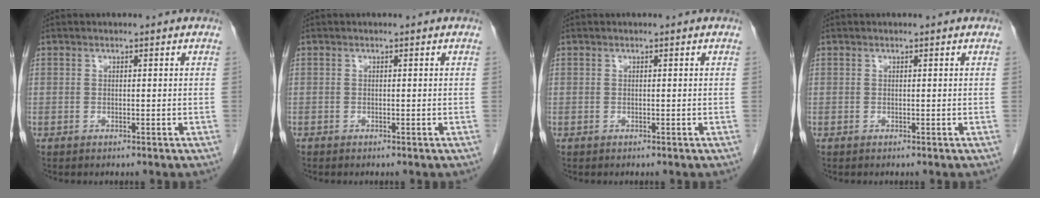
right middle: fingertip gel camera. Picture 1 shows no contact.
{"total": 0.0}
{"total": 0.0}
{"total": 0.0}